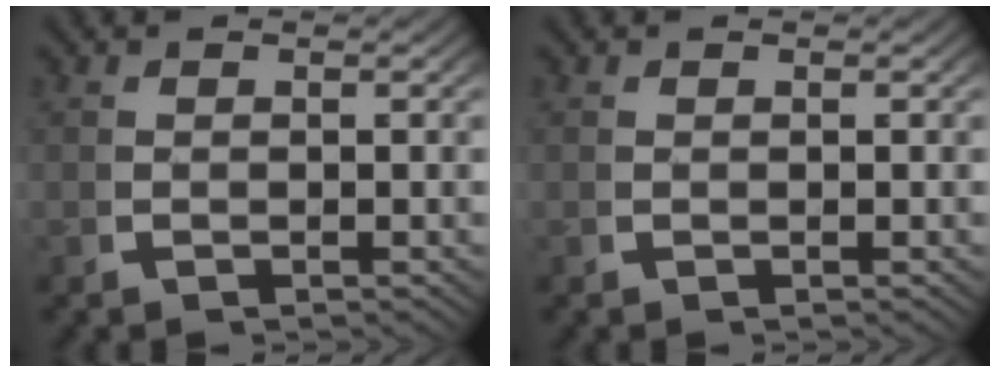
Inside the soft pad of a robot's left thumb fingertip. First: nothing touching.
{"total": 0.0}